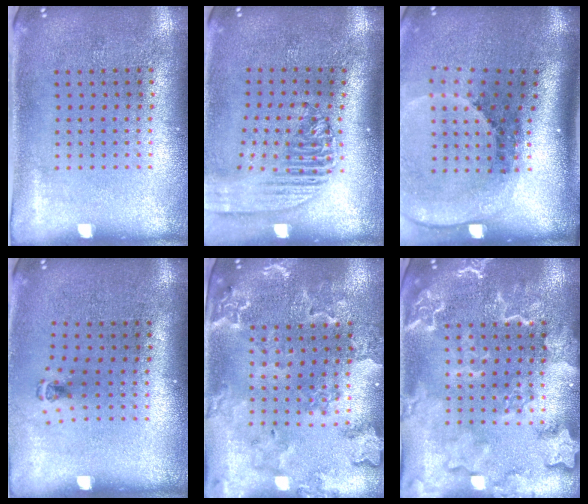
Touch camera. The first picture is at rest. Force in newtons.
{"total": 2.2, "press": 1.7, "slide": 1.3}
{"total": 2.7, "press": 1.9, "slide": 2.0}
{"total": 0.5, "press": 0.4, "slide": 0.4}
{"total": 1.8, "press": 1.8, "slide": 0.3}
{"total": 4.8, "press": 4.8, "slide": 0.7}